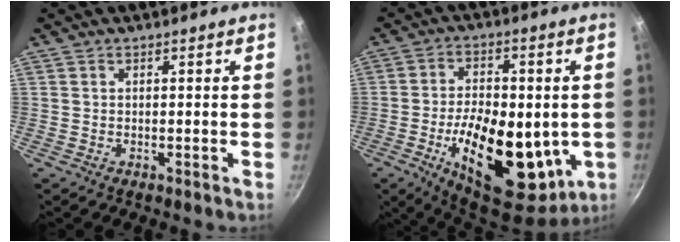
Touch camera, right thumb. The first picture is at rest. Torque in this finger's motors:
{"motor_torque": [2.00, 2.80, 2.06, -0.71, 0.45]}